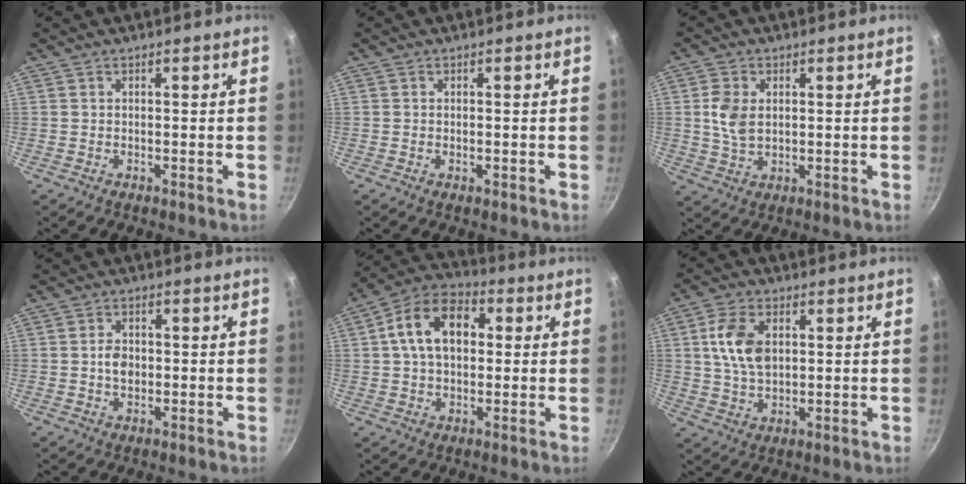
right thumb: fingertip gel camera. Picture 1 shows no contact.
{"total": 0.6, "force": [-0.1, 0.4, 0.5], "torque": [-0.008, 0.000, -0.001]}
{"total": 6.3, "force": [0.9, 4.2, 4.5], "torque": [-0.085, -0.004, 0.019]}
{"total": 3.5, "force": [-0.2, 2.6, 2.4], "torque": [-0.031, 0.008, -0.006]}
{"total": 12.5, "force": [2.0, 8.5, 9.0], "torque": [-0.121, 0.026, 0.015]}
{"total": 9.6, "force": [1.8, 6.1, 7.1], "torque": [-0.123, 0.000, 0.032]}